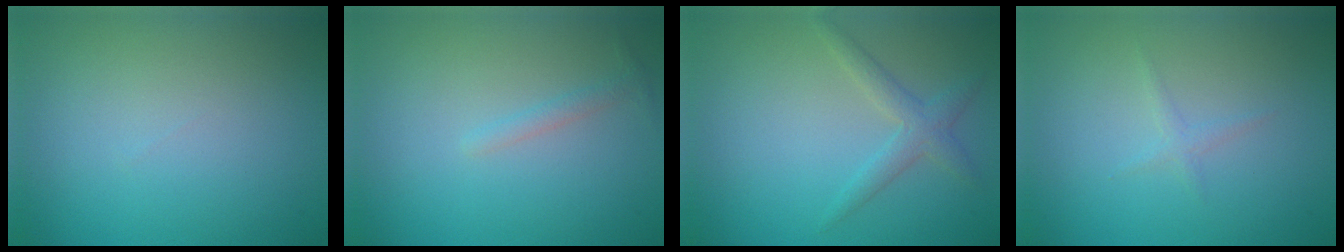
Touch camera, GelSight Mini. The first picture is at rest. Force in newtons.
{"total": 0.9, "press": 0.9, "slide": 0.0}
{"total": 2.0, "press": 2.0, "slide": 0.1}
{"total": 0.8, "press": 0.8, "slide": 0.0}